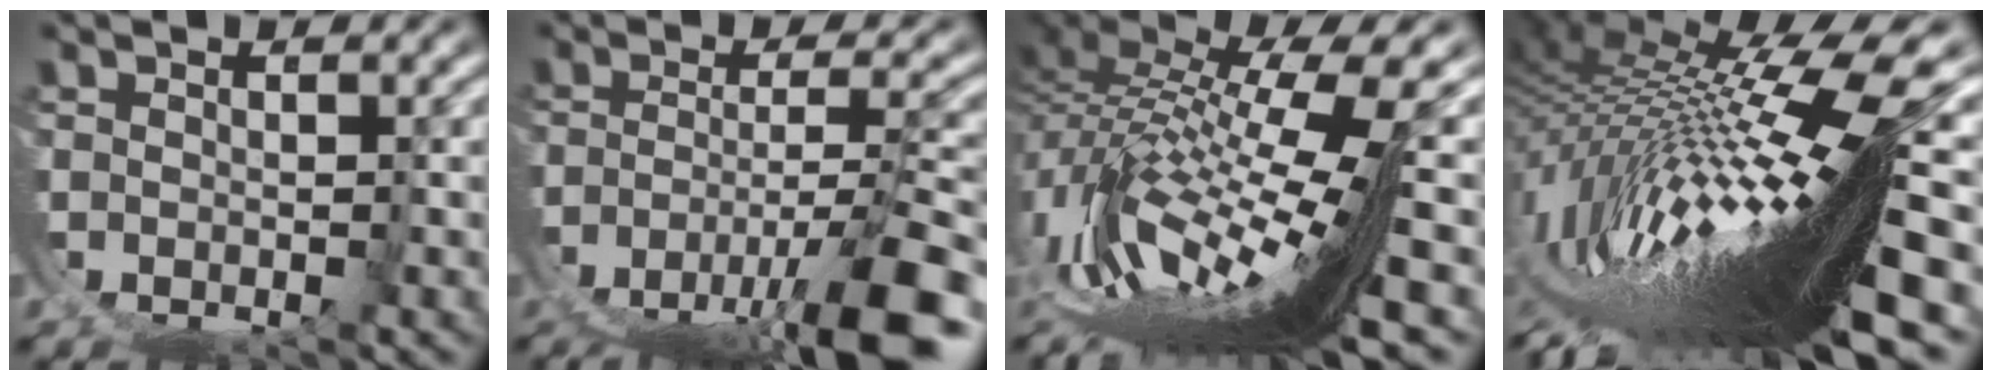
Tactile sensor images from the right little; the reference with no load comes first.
{"total": 8.1, "force": [-3.9, 2.2, 6.8], "torque": [-0.114, -0.027, -0.032]}
{"total": 13.7, "force": [-0.8, 5.2, 12.6], "torque": [-0.224, -0.019, 0.004]}
{"total": 18.9, "force": [-0.5, 5.2, 18.2], "torque": [-0.312, 0.001, 0.009]}